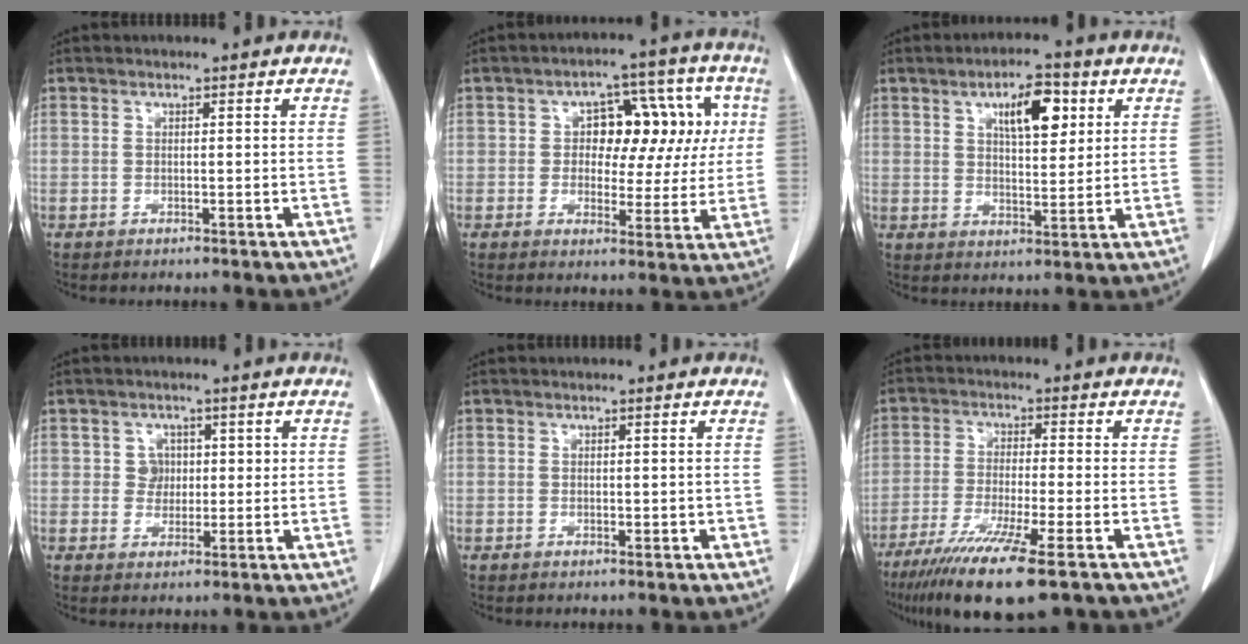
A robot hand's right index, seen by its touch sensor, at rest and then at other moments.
{"total": 10.9, "force": [1.9, 6.4, 8.6], "torque": [-0.096, 0.043, 0.028]}
{"total": 8.2, "force": [3.5, 2.9, 6.9], "torque": [-0.112, 0.009, 0.058]}
{"total": 3.0, "force": [0.7, 2.8, 0.7], "torque": [-0.002, 0.007, 0.009]}
{"total": 0.9, "force": [0.0, 0.7, 0.6], "torque": [-0.006, 0.001, 0.001]}
{"total": 12.5, "force": [-7.8, 0.6, 9.8], "torque": [-0.178, -0.036, -0.131]}